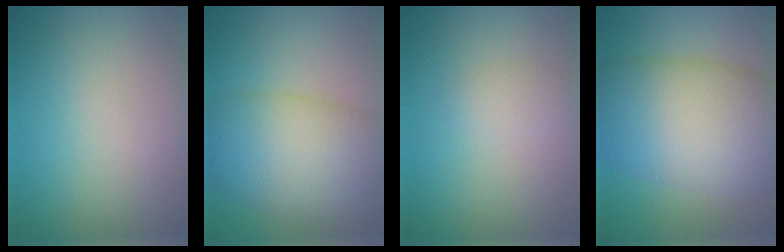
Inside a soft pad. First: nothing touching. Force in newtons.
{"total": 10.2, "press": 10.2, "slide": 0.4}
{"total": 1.2, "press": 1.2, "slide": 0.1}
{"total": 13.0, "press": 13.0, "slide": 0.1}